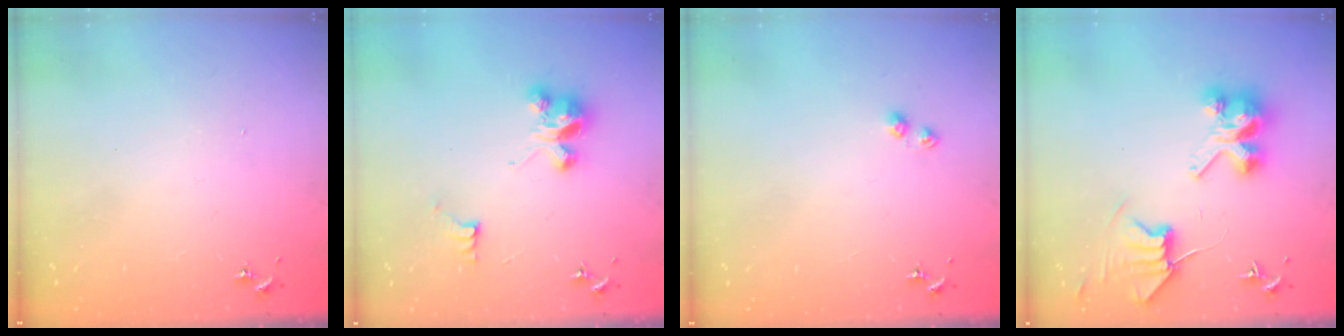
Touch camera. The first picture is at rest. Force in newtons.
{"total": 9.2, "press": 9.2, "slide": 0.3}
{"total": 3.5, "press": 3.4, "slide": 0.5}
{"total": 9.5, "press": 9.5, "slide": 0.6}